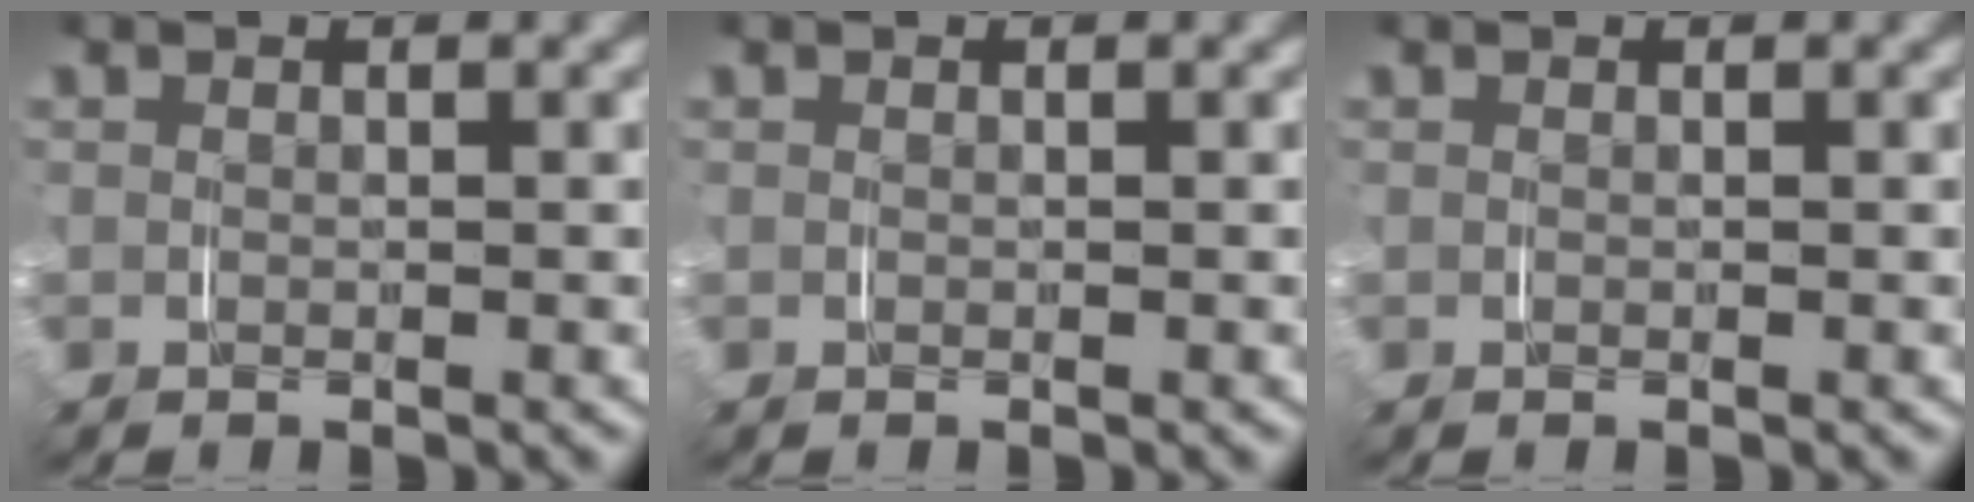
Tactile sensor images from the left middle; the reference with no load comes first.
{"total": 0.0}
{"total": 0.0}